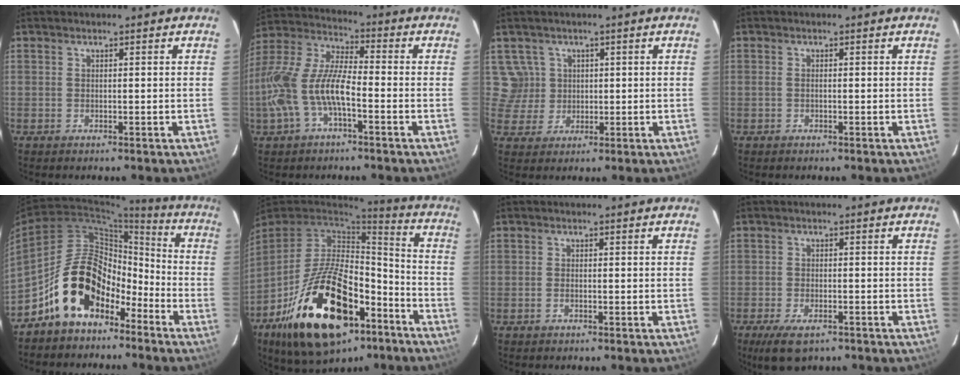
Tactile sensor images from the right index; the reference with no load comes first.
{"total": 15.6, "force": [-4.9, 5.8, 13.6], "torque": [-0.288, 0.001, -0.098]}
{"total": 4.5, "force": [1.2, 4.3, 0.1], "torque": [0.007, 0.013, 0.026]}
{"total": 0.6, "force": [-0.1, 0.4, 0.5], "torque": [-0.012, 0.000, -0.005]}
{"total": 15.4, "force": [-9.8, 9.1, 7.7], "torque": [-0.137, 0.038, -0.159]}
{"total": 29.1, "force": [-15.0, 14.3, 20.4], "torque": [-0.384, -0.002, -0.228]}
{"total": 1.0, "force": [-0.5, 0.6, 0.7], "torque": [-0.017, 0.000, -0.009]}
{"total": 6.9, "force": [-4.6, 2.9, 4.2], "torque": [-0.101, -0.022, -0.078]}